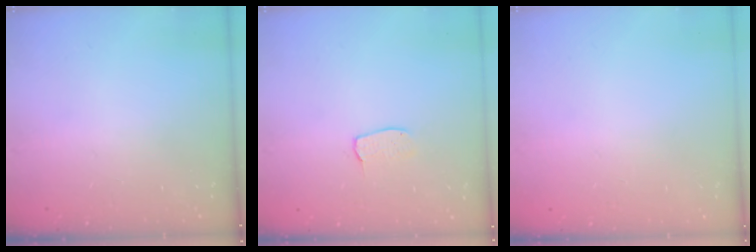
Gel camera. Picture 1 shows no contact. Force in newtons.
{"total": 4.0, "press": 4.0, "slide": 0.2}
{"total": 0.0}